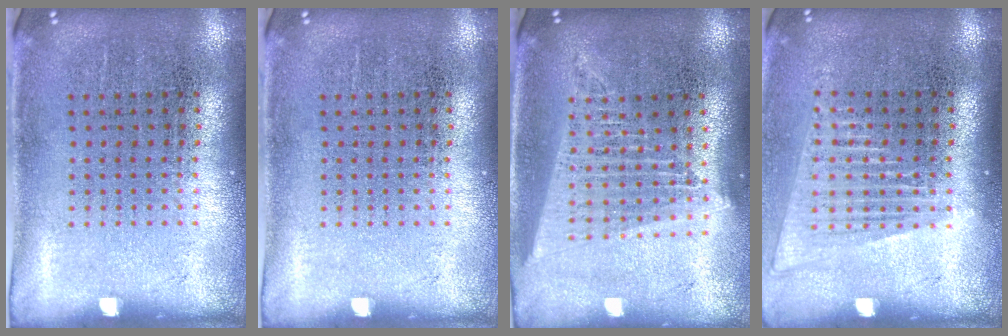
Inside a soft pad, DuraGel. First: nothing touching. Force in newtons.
{"total": 0.0}
{"total": 1.7, "press": 1.6, "slide": 0.8}
{"total": 1.4, "press": 1.3, "slide": 0.6}